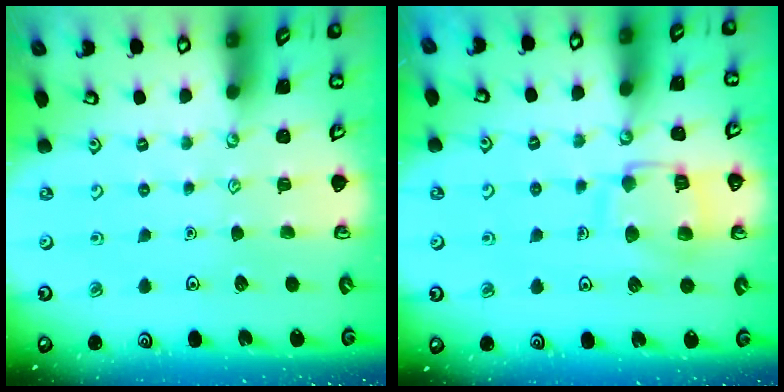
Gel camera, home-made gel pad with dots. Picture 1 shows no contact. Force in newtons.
{"total": 11.9, "press": 11.8, "slide": 1.3}